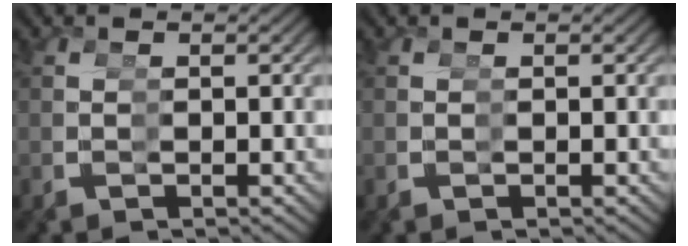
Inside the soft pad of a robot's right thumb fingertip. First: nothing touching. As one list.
[{"total": 0.0}]